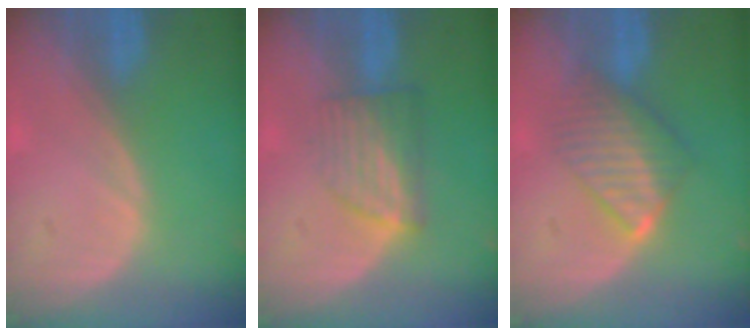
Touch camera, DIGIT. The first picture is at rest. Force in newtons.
{"total": 6.1, "press": 5.5, "slide": 2.8}
{"total": 6.4, "press": 6.3, "slide": 0.8}